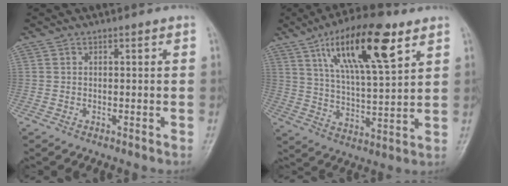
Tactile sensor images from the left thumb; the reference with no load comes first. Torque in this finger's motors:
{"motor_torque": [0.94, 0.40, 1.98, -0.79, 0.45]}